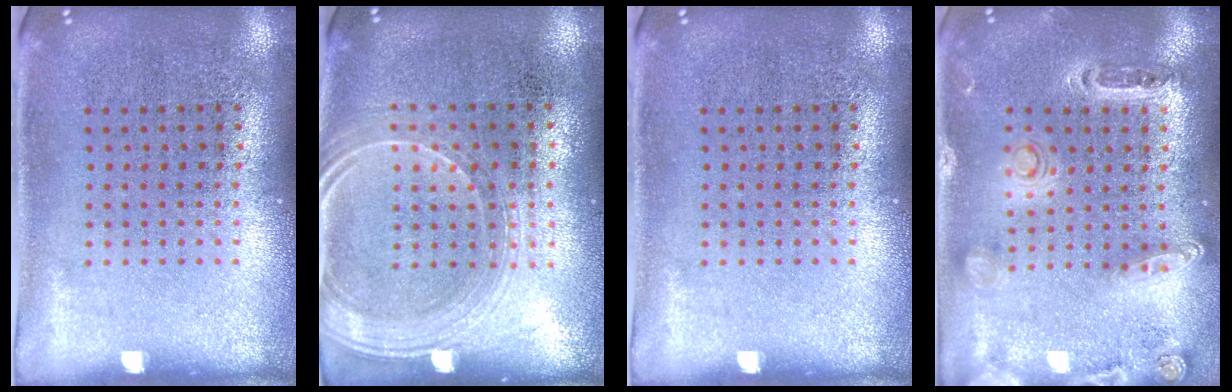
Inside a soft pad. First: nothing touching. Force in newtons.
{"total": 1.7, "press": 1.5, "slide": 0.8}
{"total": 0.0}
{"total": 1.4, "press": 1.4, "slide": 0.3}